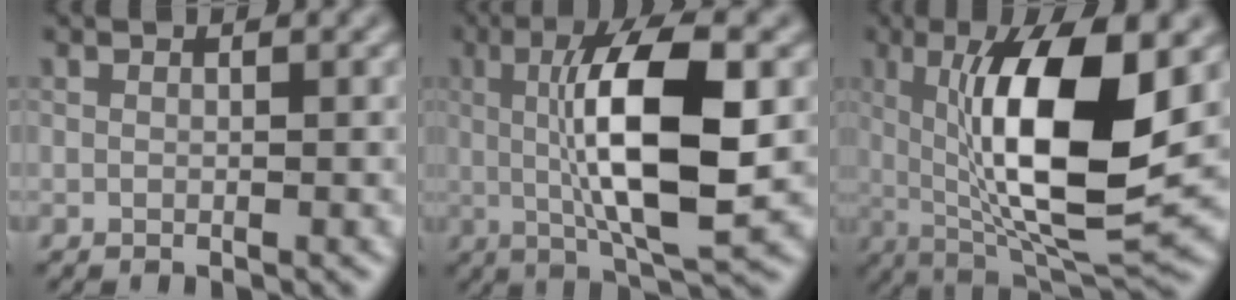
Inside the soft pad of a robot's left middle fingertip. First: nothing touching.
{"total": 9.6, "force": [0.2, 2.4, 9.3], "torque": [-0.154, -0.001, 0.010]}
{"total": 12.0, "force": [1.6, 4.0, 11.2], "torque": [-0.182, -0.015, 0.037]}